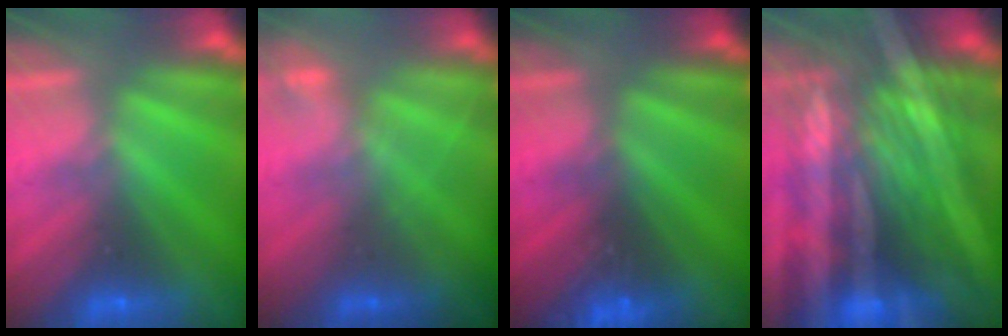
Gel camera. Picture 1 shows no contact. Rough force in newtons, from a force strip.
{"total": 2.2}
{"total": 2.9}
{"total": 8.7}